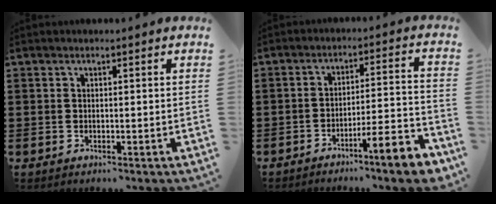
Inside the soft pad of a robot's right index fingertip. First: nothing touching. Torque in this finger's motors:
{"motor_torque": [0.44, -0.41, 0.17, 0.00]}